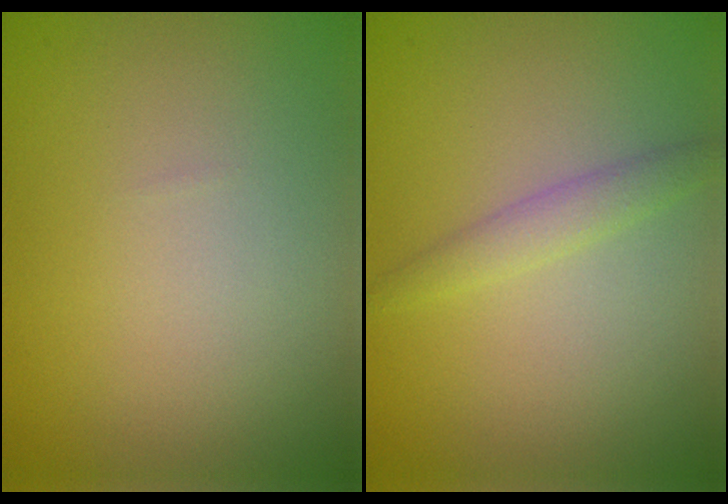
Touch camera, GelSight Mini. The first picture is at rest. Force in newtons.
{"total": 1.7, "press": 1.7, "slide": 0.1}